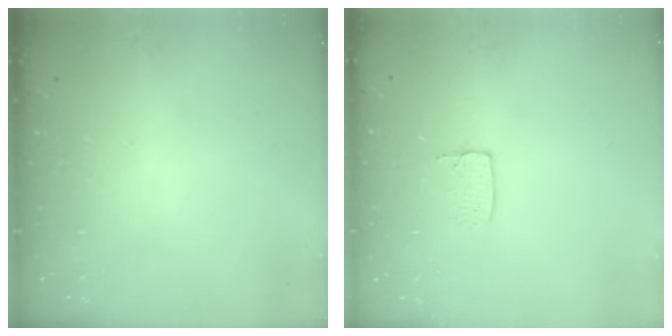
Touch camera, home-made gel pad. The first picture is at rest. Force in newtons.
{"total": 3.6, "press": 3.6, "slide": 0.2}